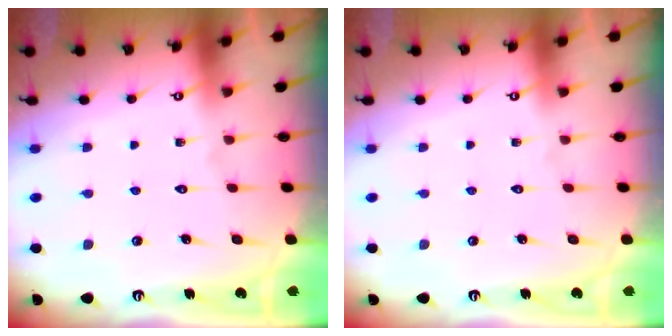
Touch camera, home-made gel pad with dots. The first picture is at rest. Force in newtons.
{"total": 0.0}